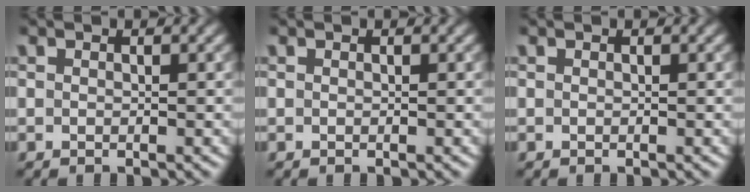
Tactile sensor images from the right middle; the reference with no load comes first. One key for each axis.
{"total": 0.0}
{"total": 0.0}